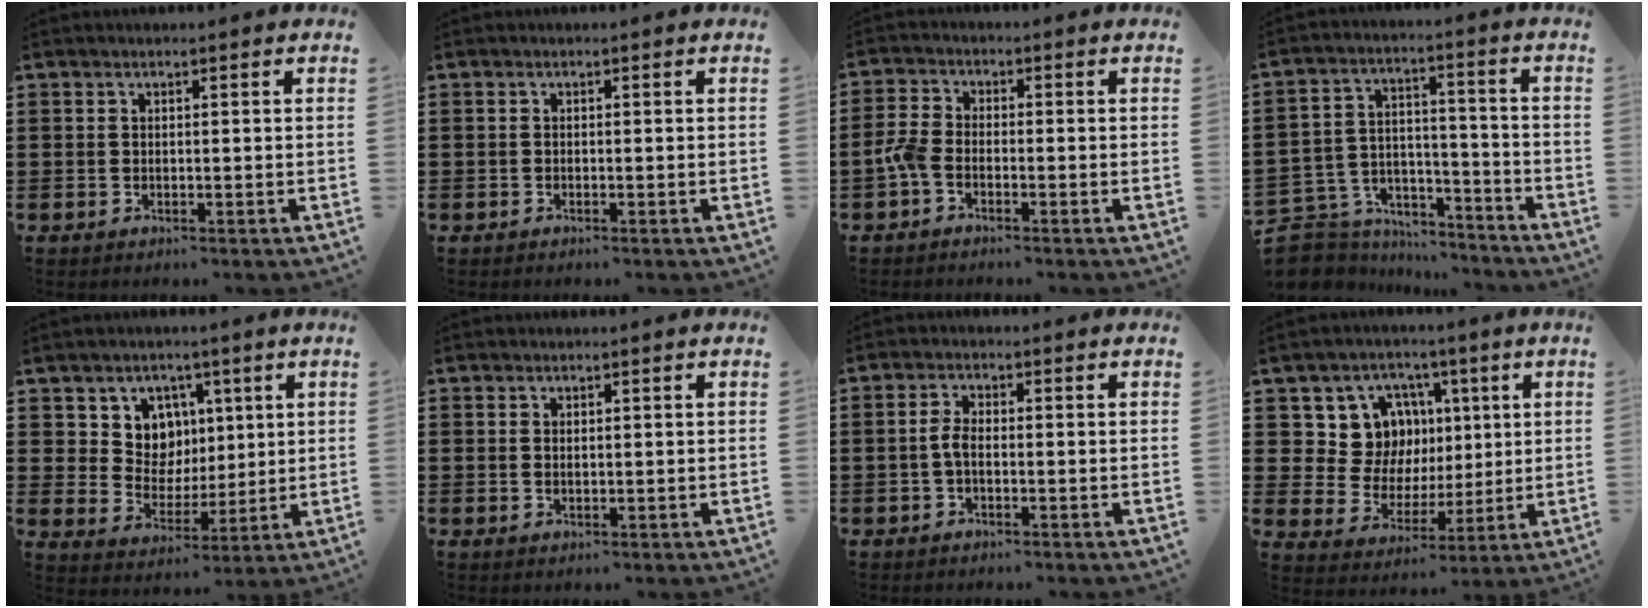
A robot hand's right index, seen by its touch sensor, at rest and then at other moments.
{"total": 0.0}
{"total": 3.1, "force": [-1.6, 1.5, 2.2], "torque": [-0.069, -0.004, -0.040]}
{"total": 6.6, "force": [-5.8, 3.1, 0.8], "torque": [-0.043, 0.006, -0.118]}
{"total": 7.2, "force": [3.0, 6.4, 1.3], "torque": [-0.049, -0.008, 0.055]}
{"total": 0.8, "force": [0.5, 0.5, 0.4], "torque": [-0.009, 0.004, 0.008]}
{"total": 2.6, "force": [-0.7, 1.1, 2.2], "torque": [-0.058, -0.002, -0.018]}
{"total": 10.6, "force": [3.6, 9.4, 3.4], "torque": [-0.084, -0.019, 0.071]}